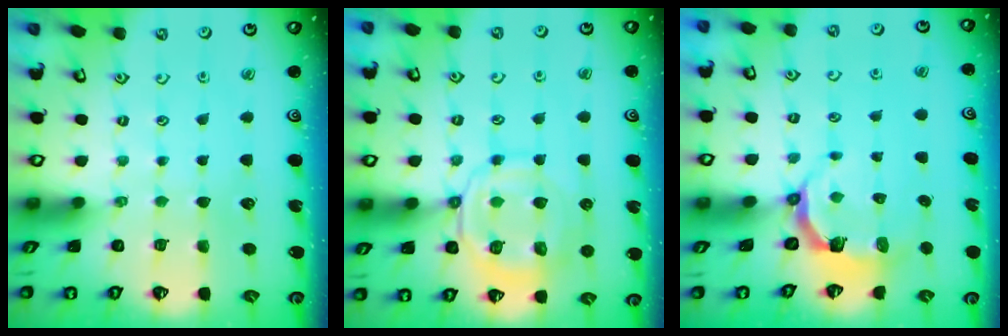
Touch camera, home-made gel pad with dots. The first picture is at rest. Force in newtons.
{"total": 10.2, "press": 10.1, "slide": 1.3}
{"total": 4.3, "press": 2.8, "slide": 3.3}